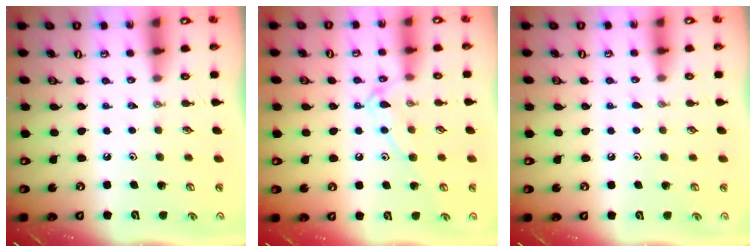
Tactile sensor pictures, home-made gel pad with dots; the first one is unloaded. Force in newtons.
{"total": 12.1, "press": 12.1, "slide": 0.5}
{"total": 4.9, "press": 4.9, "slide": 0.5}